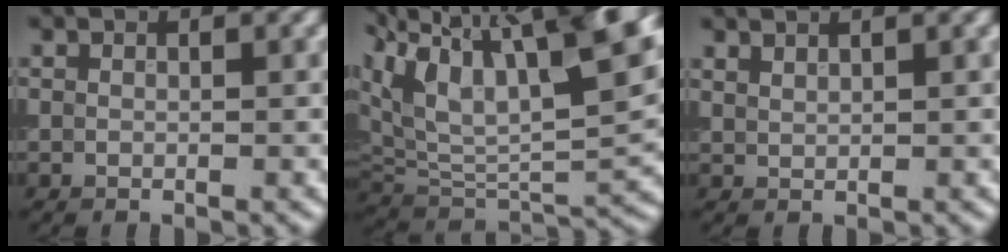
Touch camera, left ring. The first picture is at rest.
{"total": 15.0, "force": [8.8, 6.0, 10.6], "torque": [-0.215, 0.034, 0.157]}
{"total": 1.4, "force": [1.3, 0.3, 0.5], "torque": [-0.004, 0.001, 0.020]}